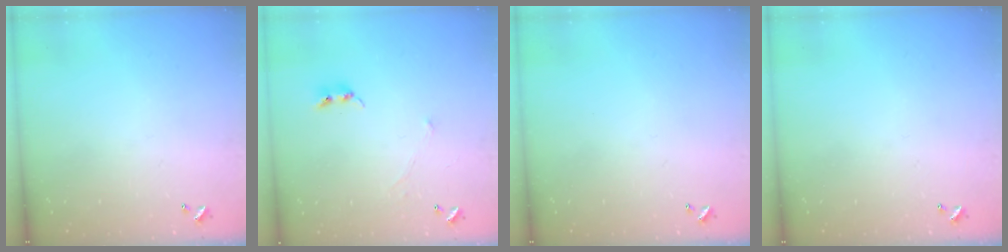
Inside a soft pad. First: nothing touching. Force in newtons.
{"total": 1.5, "press": 1.4, "slide": 0.6}
{"total": 0.0}
{"total": 0.0}